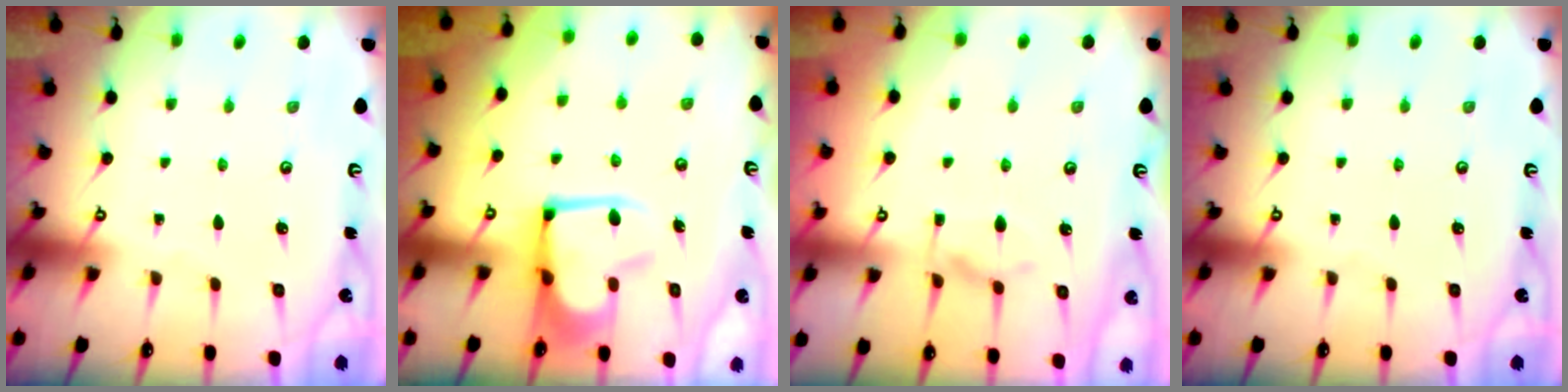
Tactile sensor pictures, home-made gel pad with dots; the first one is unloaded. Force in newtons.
{"total": 6.2, "press": 6.1, "slide": 1.0}
{"total": 2.9, "press": 2.6, "slide": 1.3}
{"total": 0.0}